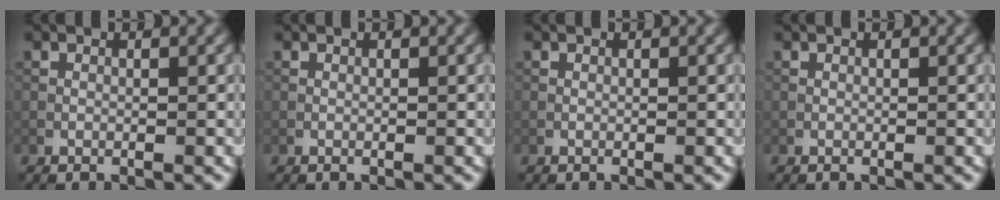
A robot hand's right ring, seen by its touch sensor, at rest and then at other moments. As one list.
[{"total": 0.0}, {"total": 0.0}, {"total": 0.0}]